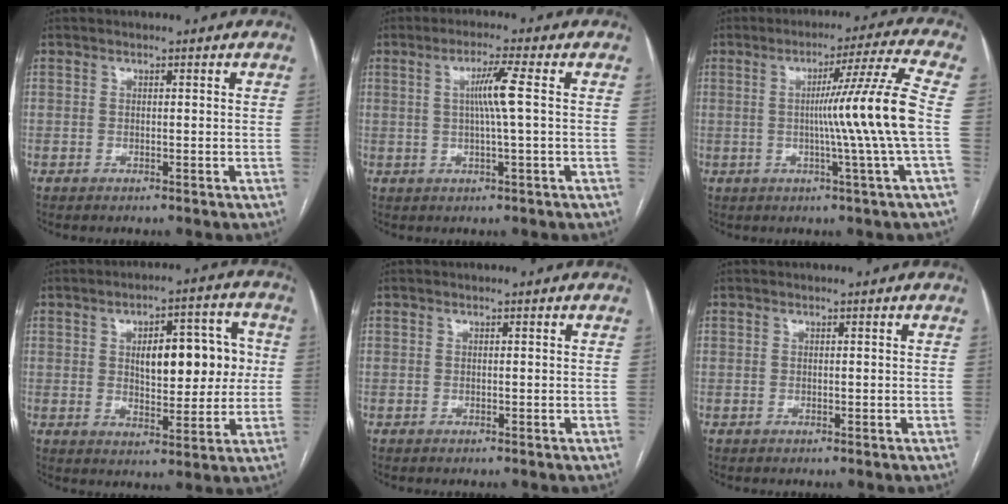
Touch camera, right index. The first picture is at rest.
{"total": 5.0, "force": [0.6, -0.8, 4.9], "torque": [-0.093, 0.002, 0.013]}
{"total": 12.3, "force": [-0.6, -3.4, 11.8], "torque": [-0.180, -0.009, -0.006]}
{"total": 11.8, "force": [1.7, 4.9, 10.6], "torque": [-0.143, 0.024, 0.032]}
{"total": 0.0}
{"total": 0.0}